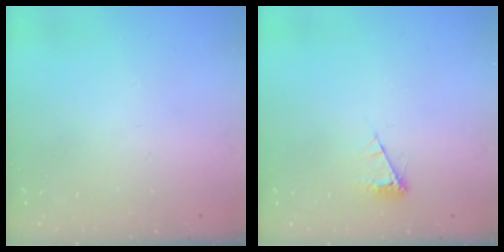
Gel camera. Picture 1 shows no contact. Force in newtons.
{"total": 5.2, "press": 5.1, "slide": 0.8}